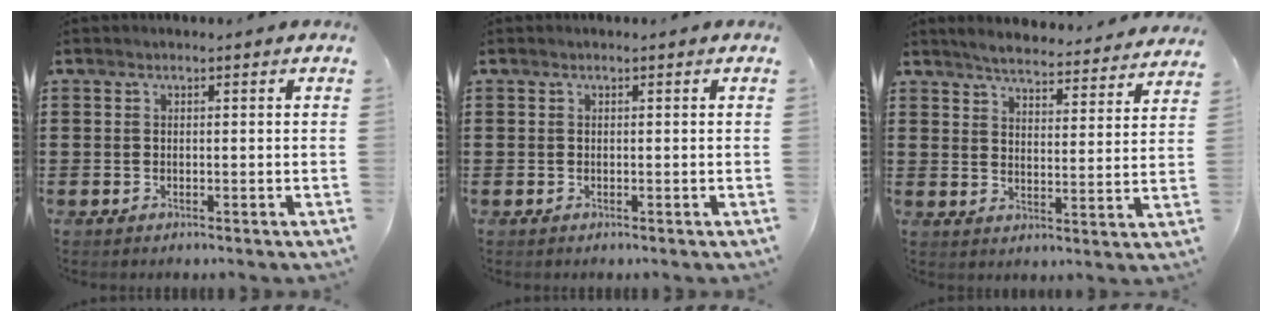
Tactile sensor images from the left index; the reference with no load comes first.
{"total": 0.0}
{"total": 4.4, "force": [4.3, 0.0, 0.8], "torque": [-0.036, -0.030, 0.073]}